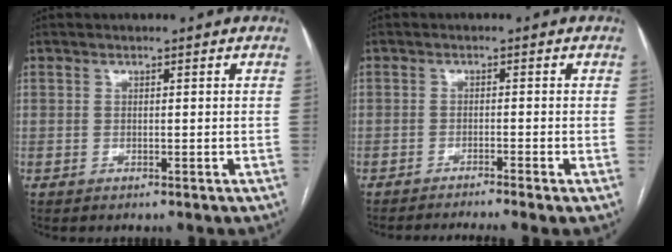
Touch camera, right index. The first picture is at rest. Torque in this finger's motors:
{"motor_torque": [1.66, -0.47, 0.15, 0.05]}